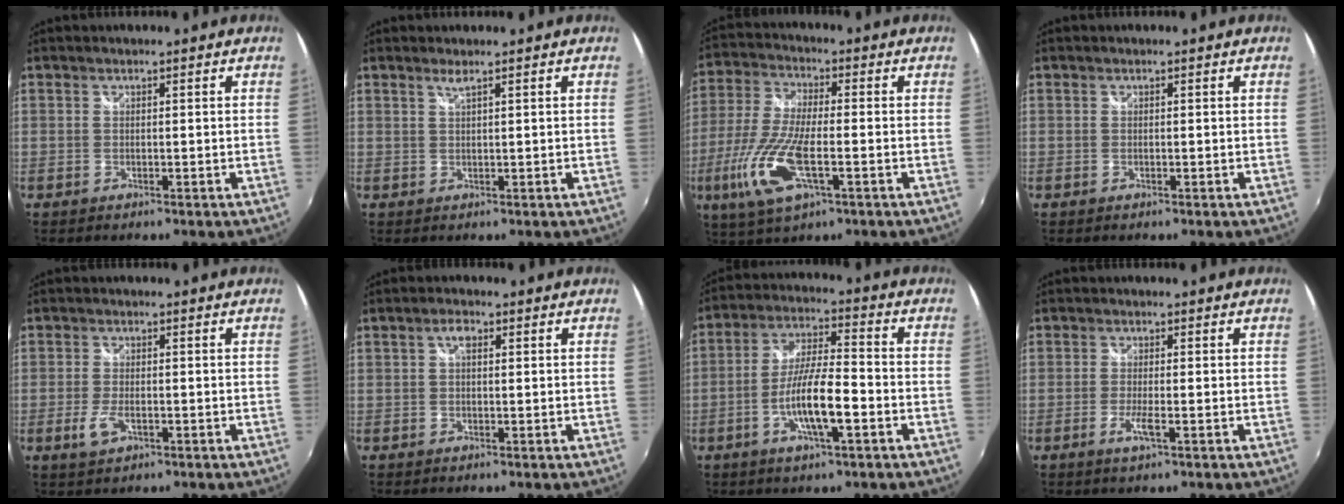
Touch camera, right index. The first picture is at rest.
{"total": 1.2, "force": [0.9, -0.3, 0.8], "torque": [-0.013, 0.001, 0.016]}
{"total": 14.3, "force": [-4.9, 4.6, 12.7], "torque": [-0.282, -0.018, -0.097]}
{"total": 0.0}
{"total": 3.9, "force": [-1.6, 1.8, 3.1], "torque": [-0.072, -0.007, -0.030]}
{"total": 2.0, "force": [0.6, 1.0, 1.6], "torque": [-0.028, 0.008, 0.008]}
{"total": 10.7, "force": [-3.9, 1.9, 9.8], "torque": [-0.192, -0.002, -0.071]}
{"total": 2.8, "force": [-1.3, 0.0, 2.5], "torque": [-0.055, -0.007, -0.026]}